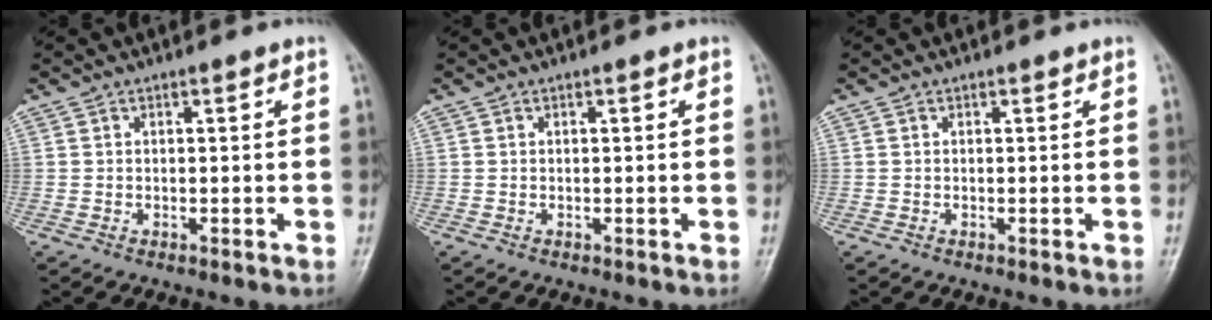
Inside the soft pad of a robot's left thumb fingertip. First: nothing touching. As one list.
[{"total": 0.0}, {"total": 0.0}]